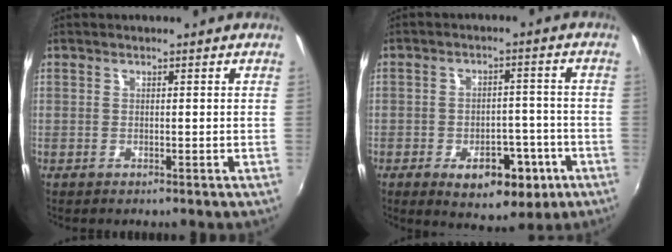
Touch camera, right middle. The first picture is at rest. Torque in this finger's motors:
{"motor_torque": [1.04, -1.10, 0.16, 0.09]}